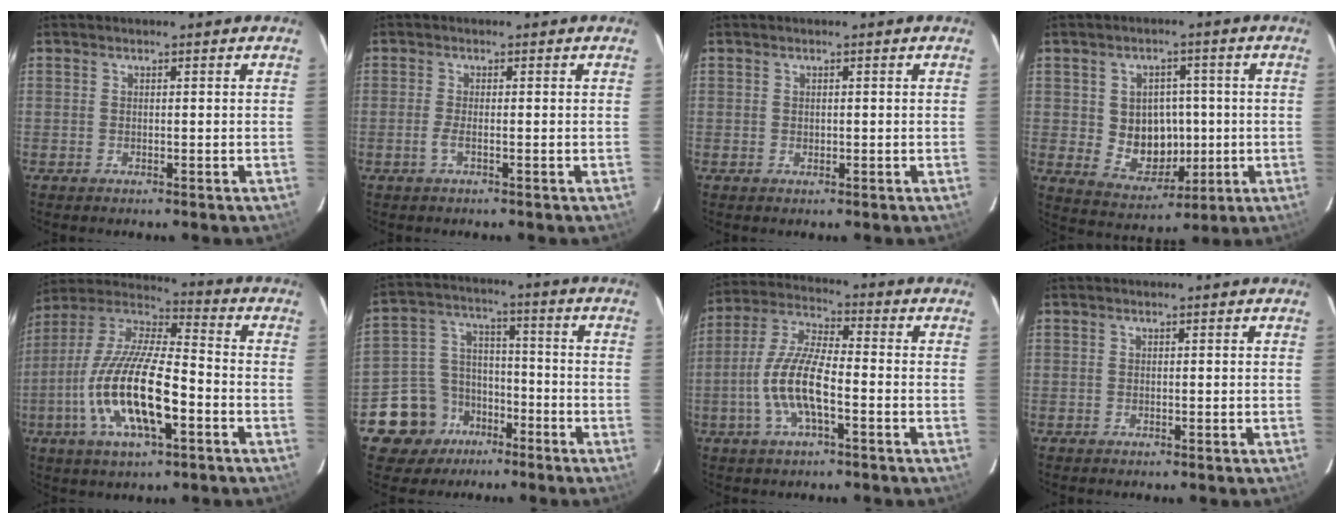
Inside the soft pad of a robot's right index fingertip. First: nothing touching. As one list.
[{"total": 1.7, "force": [-0.7, -0.1, 1.6], "torque": [-0.034, -0.003, -0.015]}, {"total": 0.6, "force": [0.1, 0.6, 0.0], "torque": [0.002, 0.000, 0.005]}, {"total": 9.3, "force": [-0.2, 8.1, 4.6], "torque": [-0.093, 0.003, 0.020]}, {"total": 19.1, "force": [-6.1, 5.9, 17.1], "torque": [-0.346, -0.015, -0.120]}, {"total": 11.3, "force": [-7.0, 8.7, 2.1], "torque": [-0.069, 0.044, -0.112]}, {"total": 11.4, "force": [-3.5, 3.3, 10.4], "torque": [-0.220, 0.000, -0.068]}, {"total": 0.0}]